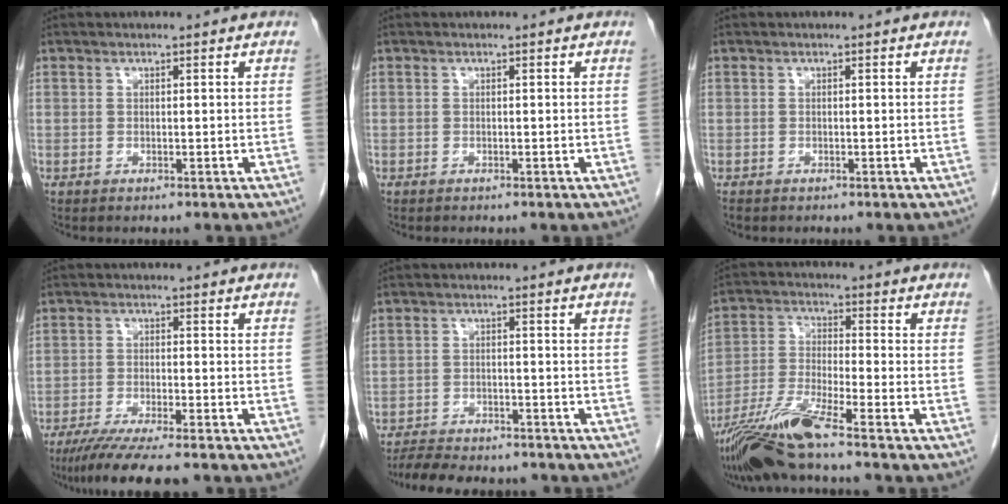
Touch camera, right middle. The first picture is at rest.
{"total": 0.0}
{"total": 0.9, "force": [-0.7, 0.5, 0.3], "torque": [-0.008, -0.001, -0.012]}
{"total": 9.8, "force": [-7.9, 0.7, 5.8], "torque": [-0.086, -0.023, -0.125]}
{"total": 10.5, "force": [-9.5, 2.6, 3.7], "torque": [-0.059, 0.001, -0.136]}
{"total": 10.0, "force": [-7.8, -0.8, 6.3], "torque": [-0.132, -0.026, -0.150]}